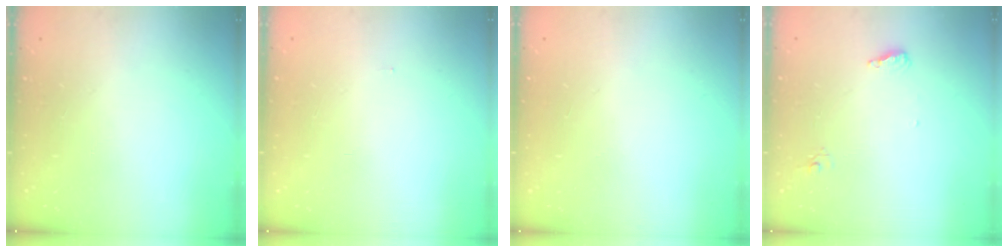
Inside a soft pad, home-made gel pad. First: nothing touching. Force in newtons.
{"total": 6.0, "press": 0.9, "slide": 5.9}
{"total": 0.9, "press": 0.9, "slide": 0.0}
{"total": 6.5, "press": 6.4, "slide": 1.1}